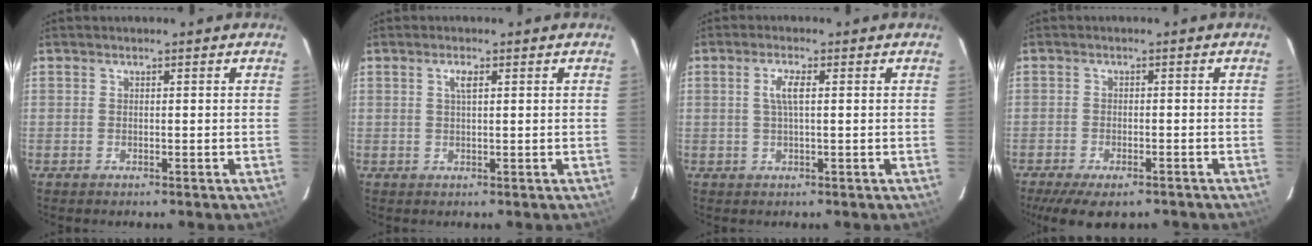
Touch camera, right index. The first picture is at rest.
{"total": 1.8, "force": [0.7, 0.5, 1.5], "torque": [-0.028, 0.004, 0.011]}
{"total": 3.1, "force": [0.6, 0.5, 3.0], "torque": [-0.061, 0.002, 0.012]}
{"total": 10.0, "force": [-7.5, 3.6, 5.6], "torque": [-0.124, -0.031, -0.118]}